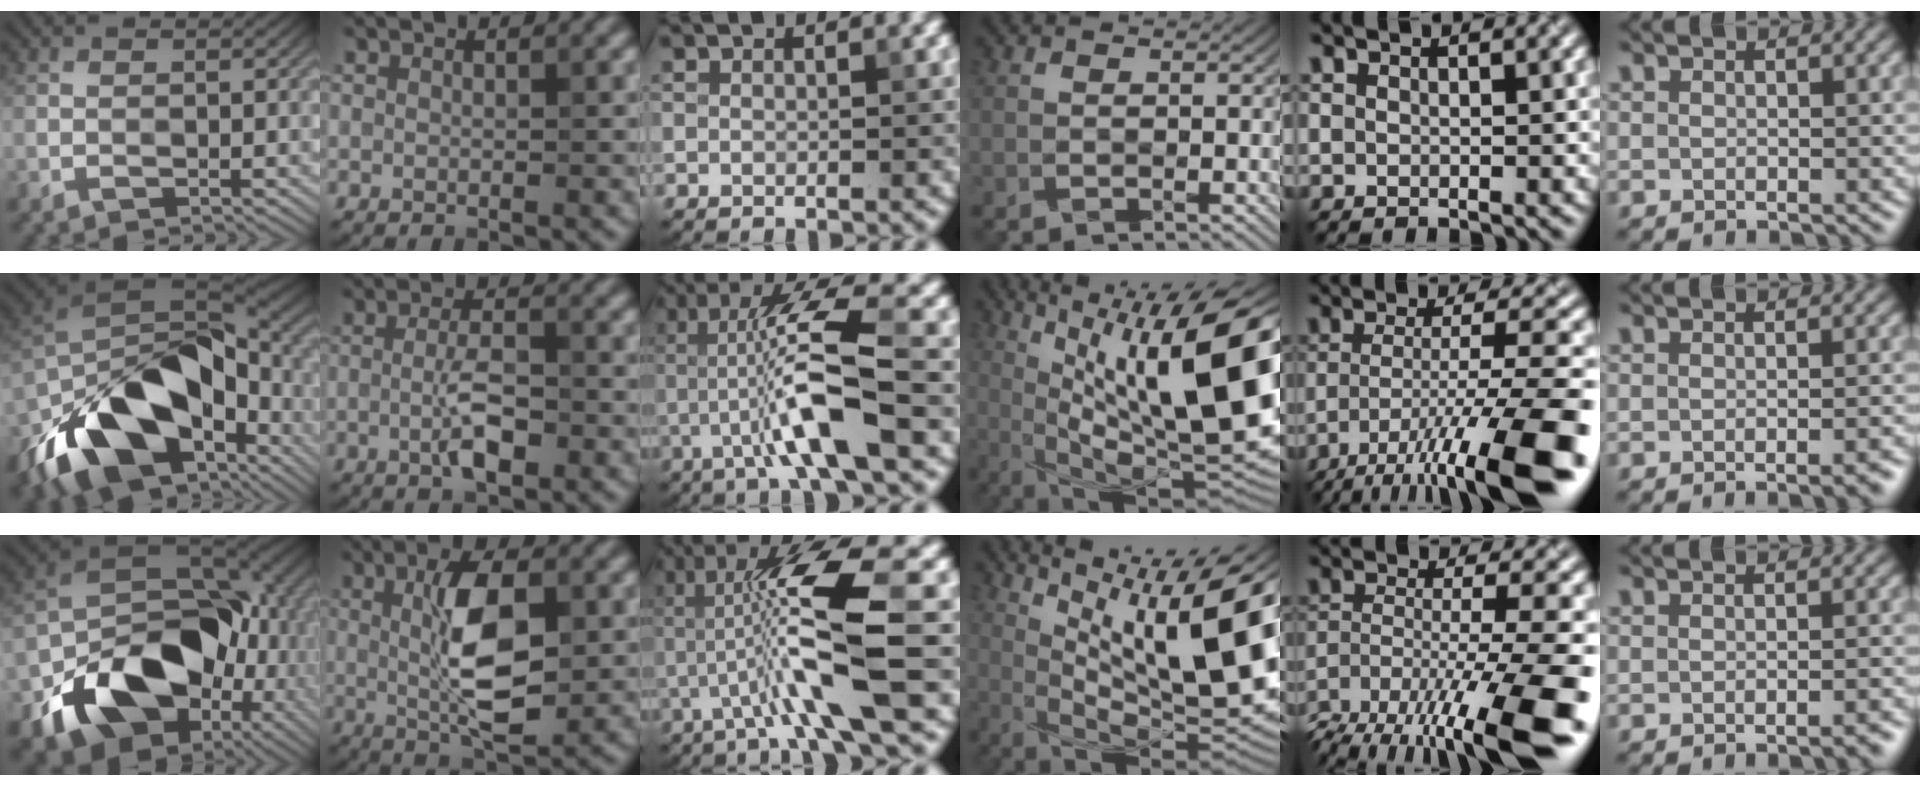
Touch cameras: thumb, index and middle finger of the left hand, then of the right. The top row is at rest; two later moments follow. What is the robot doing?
{"motion": "wrap", "object": "ethernet cable"}